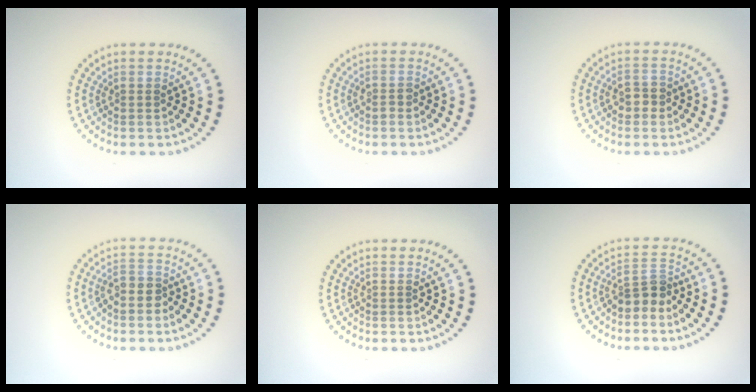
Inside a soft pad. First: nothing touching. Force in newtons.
{"total": 0.8, "press": 0.7, "slide": 0.3}
{"total": 1.6, "press": 1.6, "slide": 0.3}
{"total": 2.0, "press": 1.7, "slide": 1.0}
{"total": 0.0}
{"total": 2.4, "press": 1.9, "slide": 1.5}